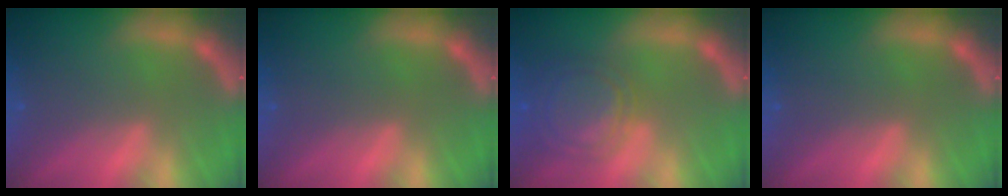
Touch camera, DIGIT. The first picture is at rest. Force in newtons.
{"total": 0.0}
{"total": 6.5}
{"total": 0.0}